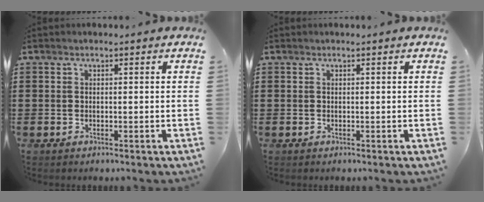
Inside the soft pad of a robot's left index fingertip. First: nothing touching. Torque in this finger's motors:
{"motor_torque": [2.05, 0.08, -0.05, 0.00]}